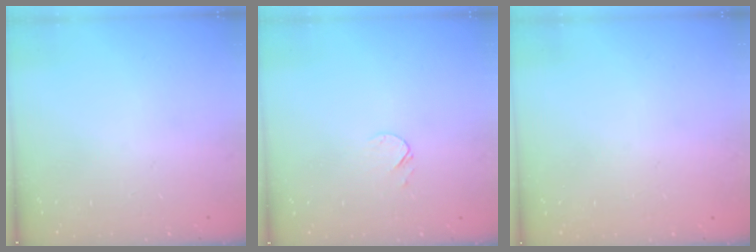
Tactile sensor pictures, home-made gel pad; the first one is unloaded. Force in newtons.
{"total": 4.0, "press": 3.9, "slide": 0.5}
{"total": 0.6, "press": 0.6, "slide": 0.0}